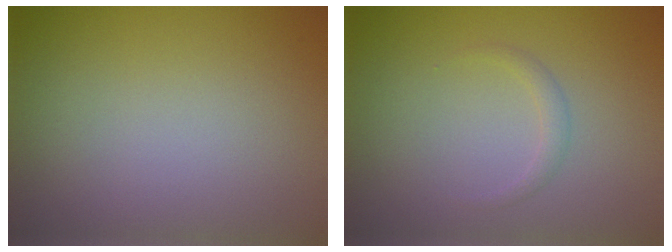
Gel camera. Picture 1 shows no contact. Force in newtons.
{"total": 0.5, "press": 0.5, "slide": 0.1}